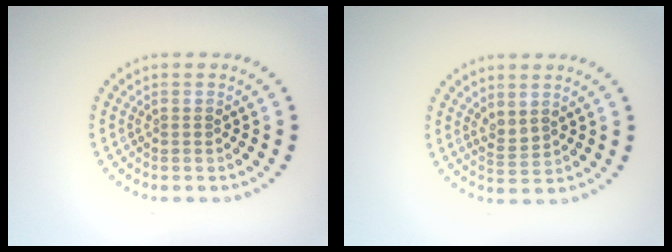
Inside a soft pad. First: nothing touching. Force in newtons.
{"total": 1.3, "press": 1.1, "slide": 0.7}